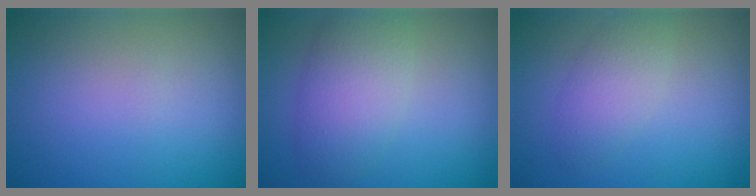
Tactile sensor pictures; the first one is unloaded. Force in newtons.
{"total": 5.0, "press": 5.0, "slide": 0.1}
{"total": 2.9, "press": 2.9, "slide": 0.2}